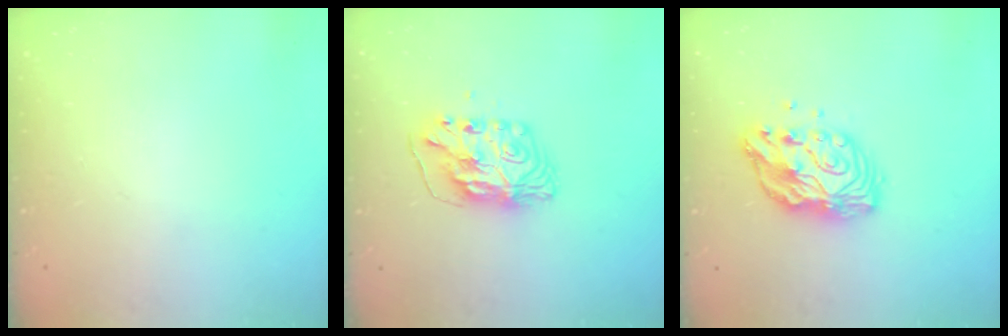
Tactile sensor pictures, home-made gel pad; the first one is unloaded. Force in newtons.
{"total": 8.8, "press": 8.8, "slide": 0.8}
{"total": 11.3, "press": 11.3, "slide": 1.0}